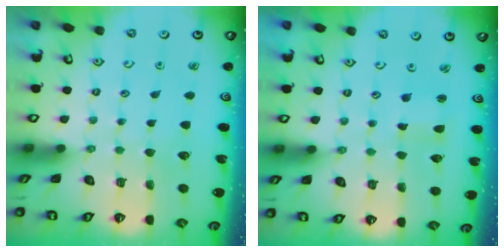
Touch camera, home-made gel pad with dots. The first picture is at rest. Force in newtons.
{"total": 1.3, "press": 1.3, "slide": 0.3}